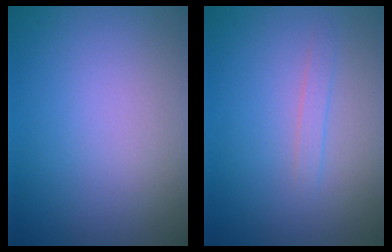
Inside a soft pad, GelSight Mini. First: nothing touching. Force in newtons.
{"total": 0.9, "press": 0.8, "slide": 0.1}